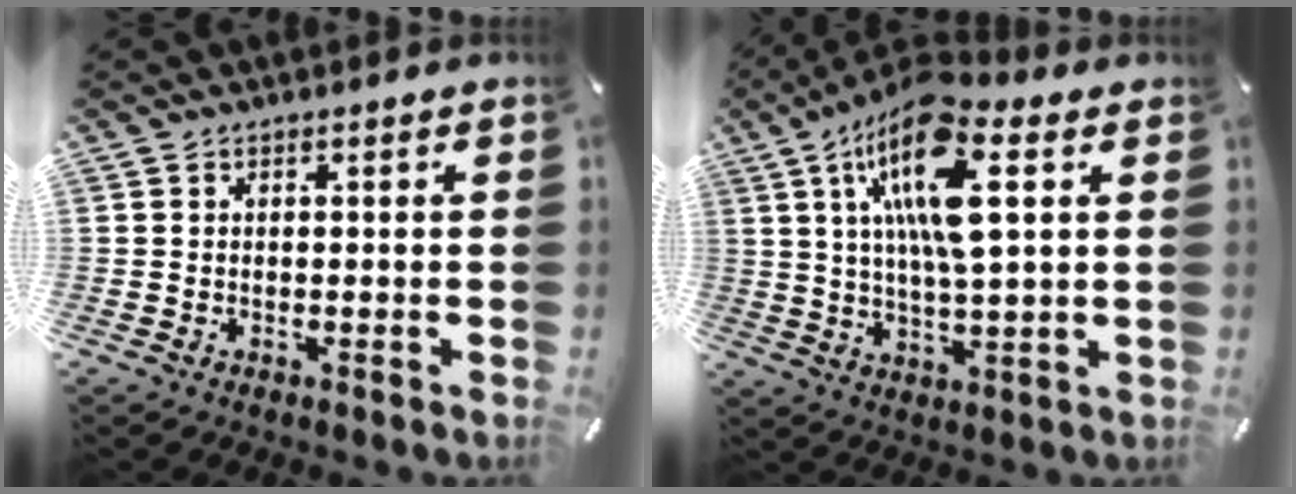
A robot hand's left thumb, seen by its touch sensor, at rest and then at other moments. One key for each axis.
{"total": 17.0, "fx": 6.3, "fy": 5.6, "fz": 14.7, "tx": -0.301, "ty": -0.012, "tz": 0.097}